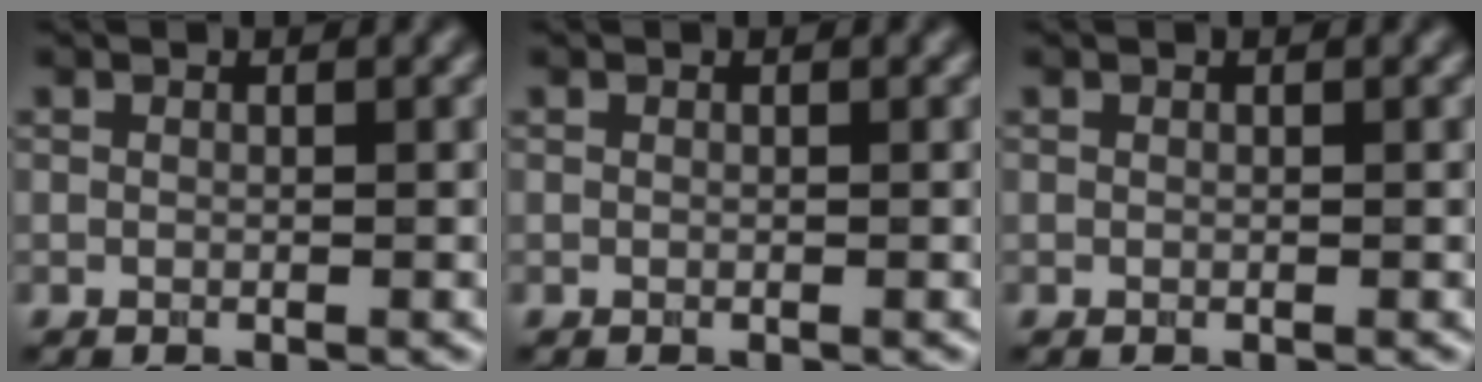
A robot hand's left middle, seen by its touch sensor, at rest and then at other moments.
{"total": 0.0}
{"total": 0.0}